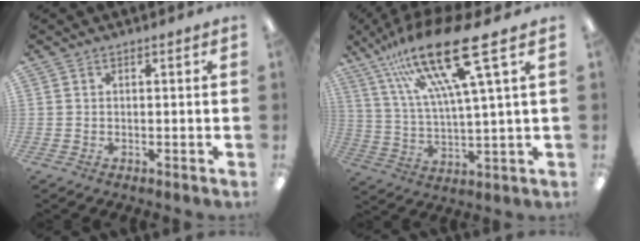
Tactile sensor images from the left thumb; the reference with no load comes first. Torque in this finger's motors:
{"motor_torque": [0.26, 0.38, 1.75, -1.03, 0.17]}